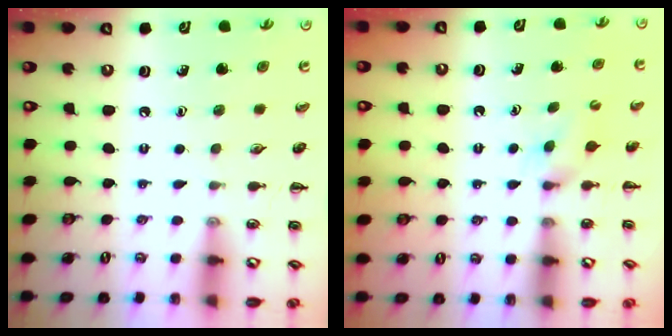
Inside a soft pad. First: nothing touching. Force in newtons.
{"total": 3.4, "press": 3.1, "slide": 1.2}